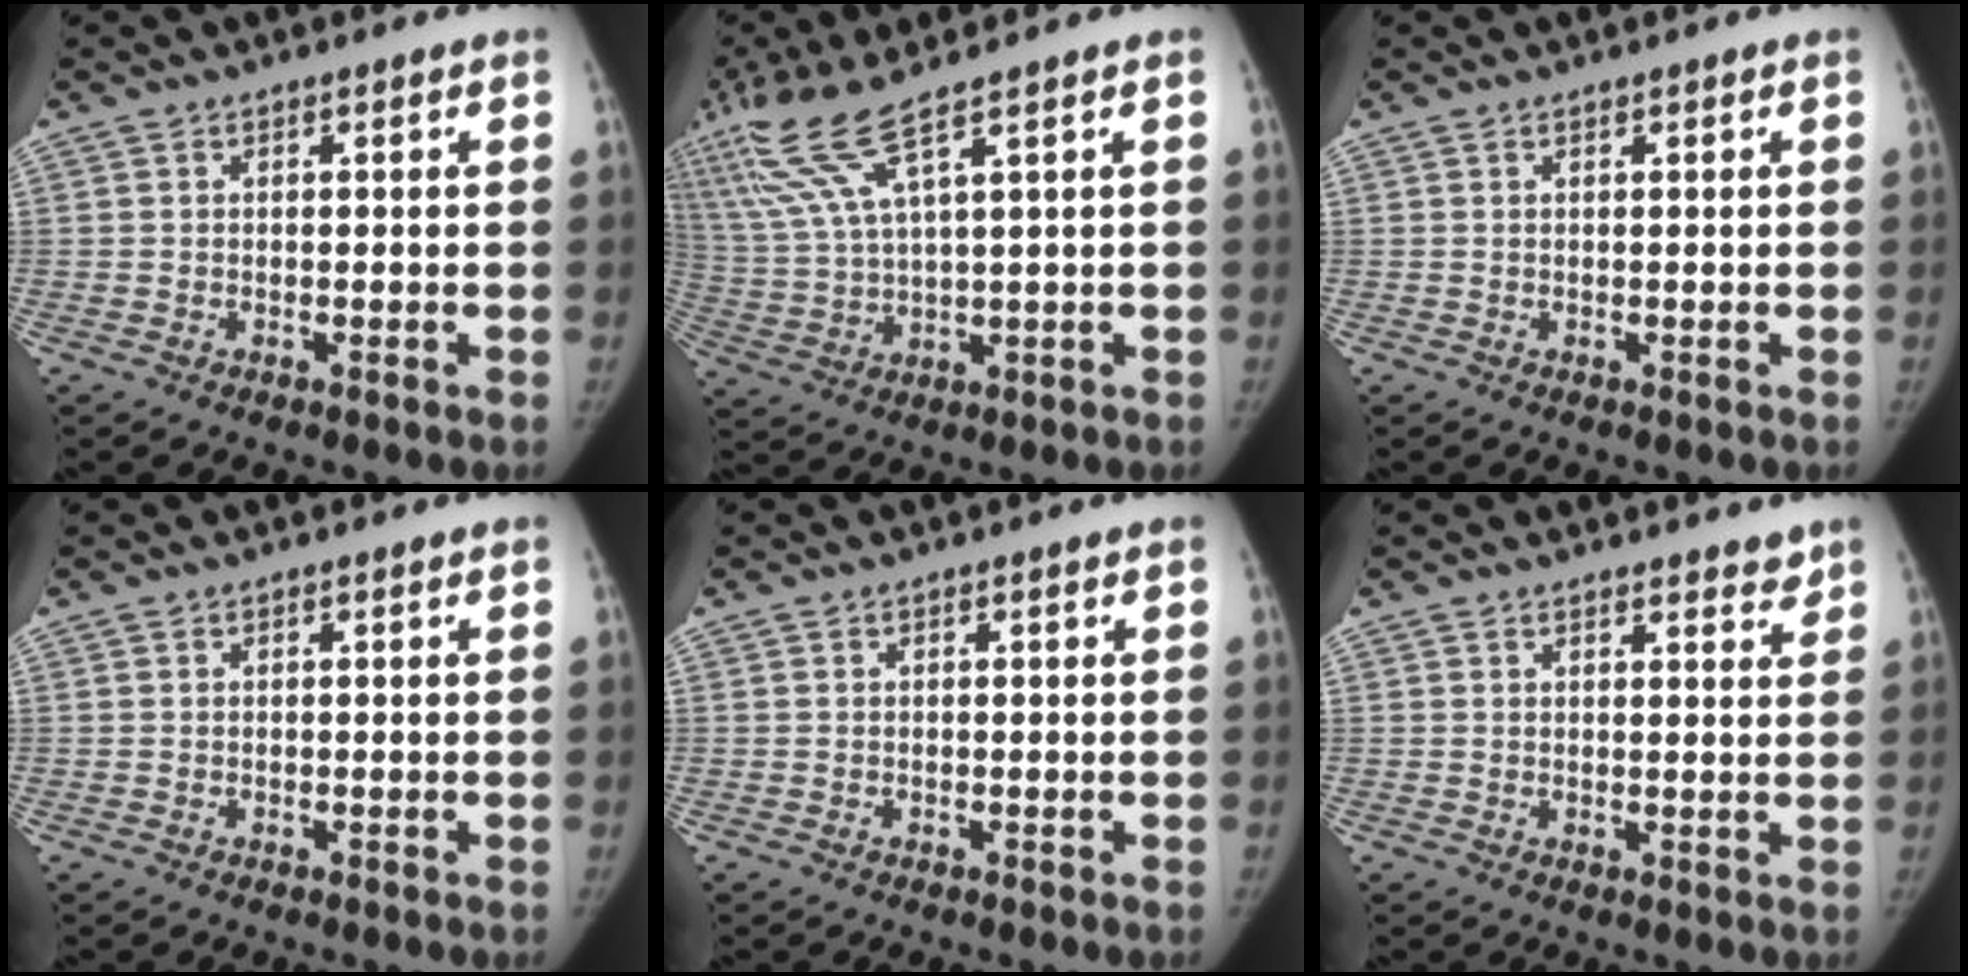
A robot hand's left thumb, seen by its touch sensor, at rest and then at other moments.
{"total": 11.4, "force": [7.1, 0.5, 8.9], "torque": [-0.222, -0.023, 0.155]}
{"total": 0.0}
{"total": 0.0}
{"total": 0.0}
{"total": 3.0, "force": [2.6, 1.2, 0.8], "torque": [0.013, -0.016, 0.027]}